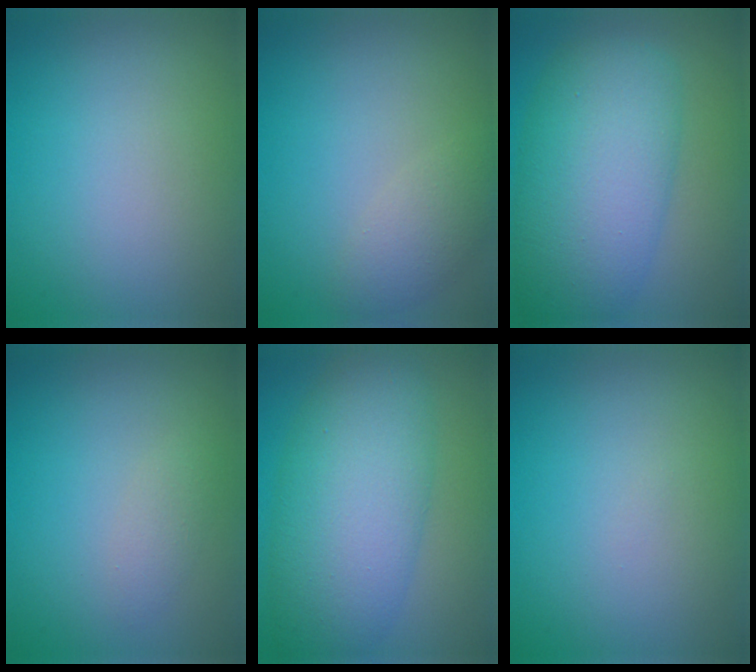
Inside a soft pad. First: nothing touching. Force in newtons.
{"total": 2.4, "press": 2.4, "slide": 0.2}
{"total": 9.9, "press": 9.9, "slide": 0.3}
{"total": 1.2, "press": 1.2, "slide": 0.0}
{"total": 9.1, "press": 9.1, "slide": 0.2}
{"total": 0.0}